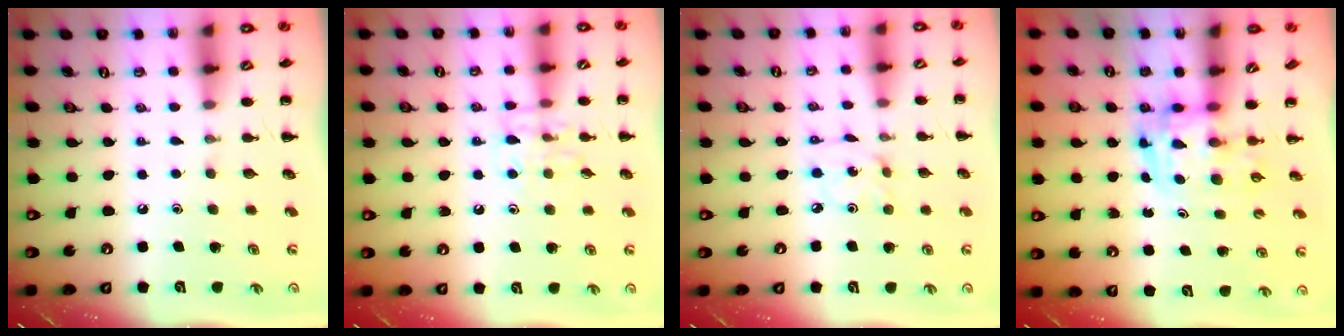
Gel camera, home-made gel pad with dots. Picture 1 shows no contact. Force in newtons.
{"total": 8.1, "press": 8.1, "slide": 0.4}
{"total": 2.5, "press": 2.5, "slide": 0.5}
{"total": 3.6, "press": 3.6, "slide": 0.6}